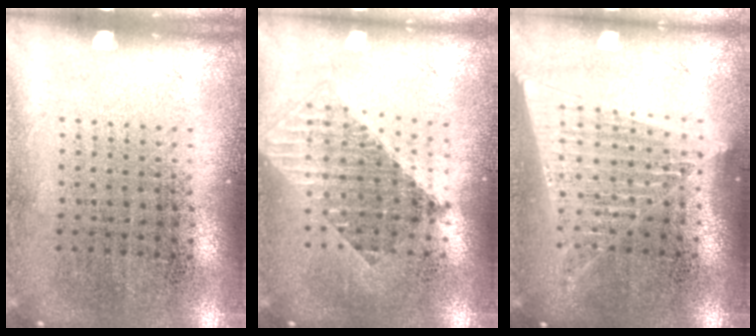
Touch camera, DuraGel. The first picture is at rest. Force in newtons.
{"total": 1.7, "press": 1.4, "slide": 1.0}
{"total": 1.6, "press": 1.4, "slide": 0.7}